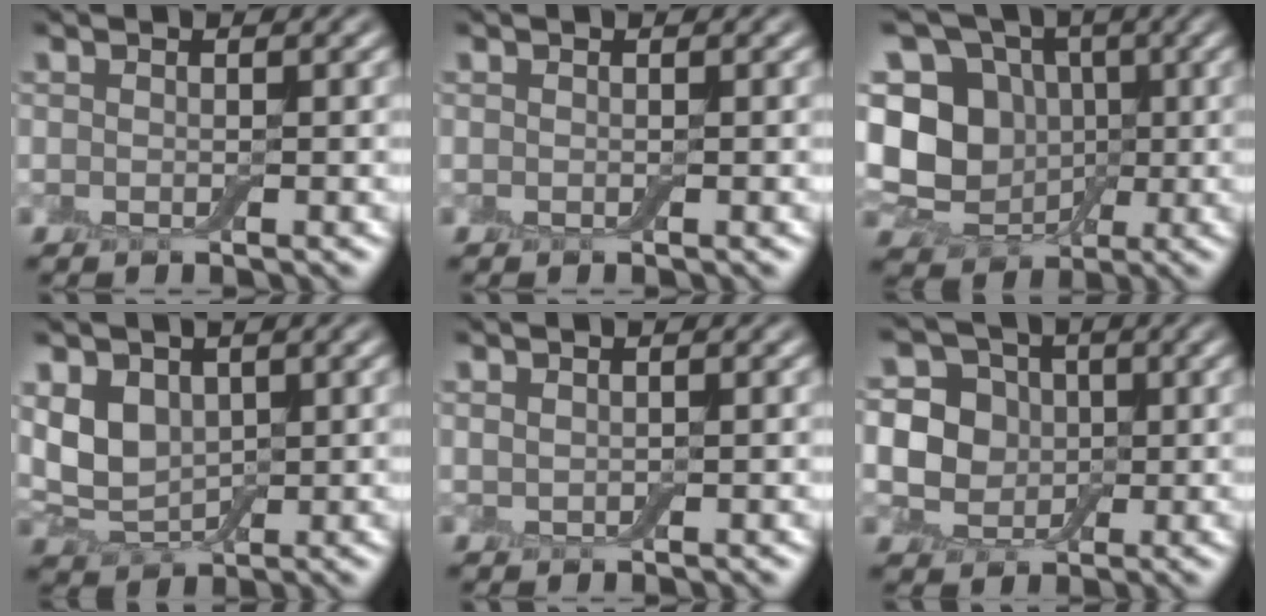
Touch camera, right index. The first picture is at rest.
{"total": 0.0}
{"total": 9.6, "force": [0.3, 8.2, 5.0], "torque": [-0.104, 0.001, -0.013]}
{"total": 4.3, "force": [1.3, 3.1, 2.7], "torque": [-0.058, -0.005, 0.027]}
{"total": 0.8, "force": [0.5, 0.3, 0.5], "torque": [-0.012, 0.002, 0.012]}
{"total": 8.0, "force": [1.1, 7.0, 3.6], "torque": [-0.057, 0.032, -0.002]}